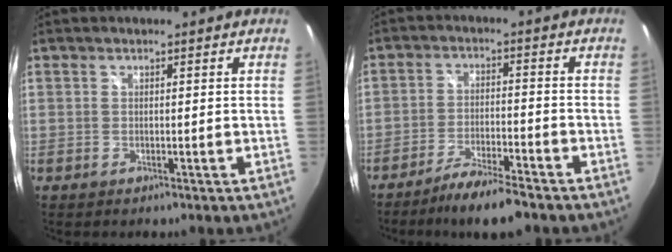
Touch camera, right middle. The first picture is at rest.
{"total": 8.6, "force": [-7.1, 0.8, 4.8], "torque": [-0.101, -0.007, -0.120]}